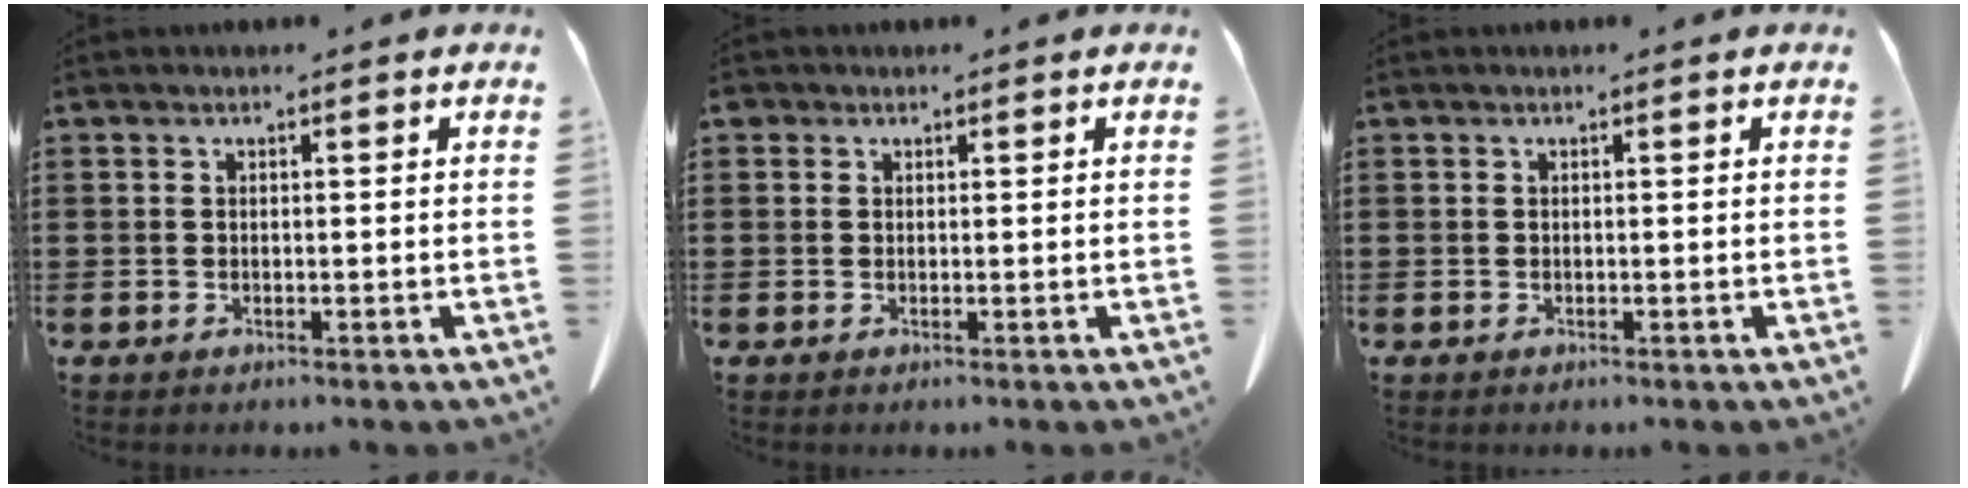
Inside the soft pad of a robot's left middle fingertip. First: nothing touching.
{"total": 0.7, "force": [0.3, 0.6, 0.2], "torque": [-0.006, 0.005, 0.005]}
{"total": 0.0}